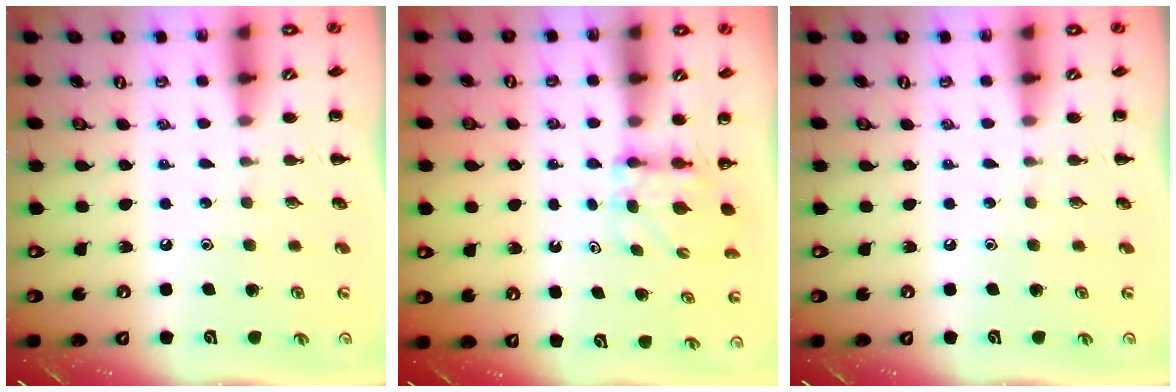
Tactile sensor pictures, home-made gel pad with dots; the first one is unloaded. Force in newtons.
{"total": 4.1, "press": 4.1, "slide": 0.5}
{"total": 0.0}